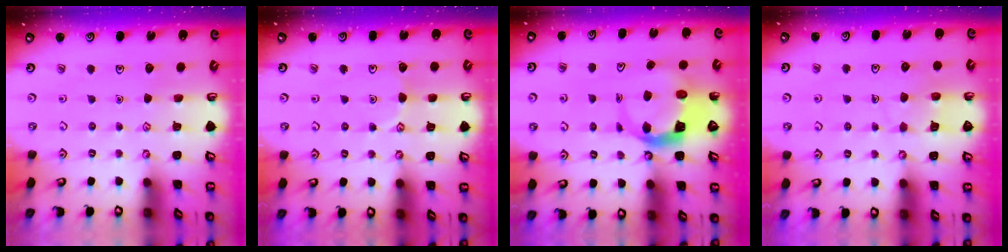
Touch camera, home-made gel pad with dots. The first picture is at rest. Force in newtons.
{"total": 4.5, "press": 4.5, "slide": 0.5}
{"total": 5.3, "press": 5.3, "slide": 0.7}
{"total": 6.6, "press": 6.6, "slide": 0.5}